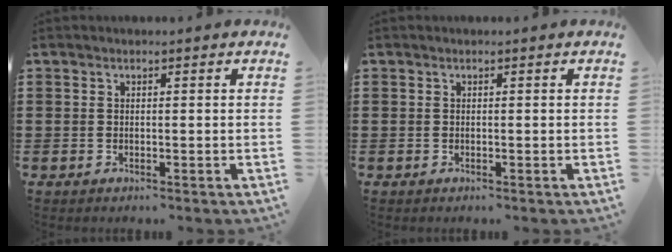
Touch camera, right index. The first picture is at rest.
{"total": 0.0}